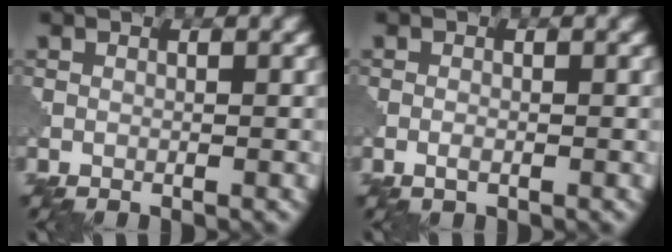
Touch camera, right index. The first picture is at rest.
{"total": 0.8, "force": [-0.4, 0.3, 0.7], "torque": [-0.018, -0.001, -0.009]}